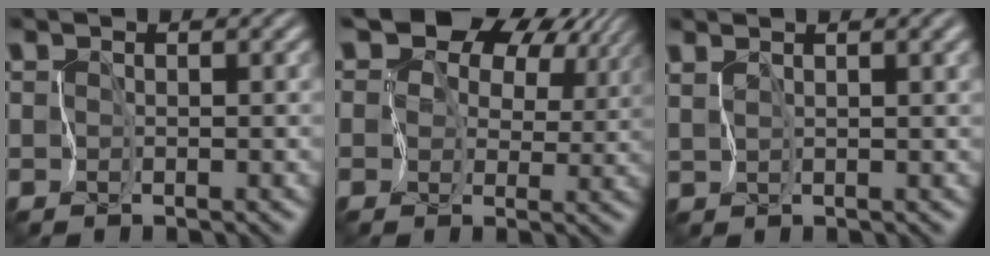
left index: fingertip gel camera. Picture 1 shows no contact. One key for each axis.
{"total": 14.1, "fx": 7.0, "fy": 9.8, "fz": 7.2, "tx": -0.159, "ty": 0.038, "tz": 0.112}
{"total": 4.0, "fx": 2.5, "fy": 1.1, "fz": 2.9, "tx": -0.057, "ty": 0.010, "tz": 0.043}